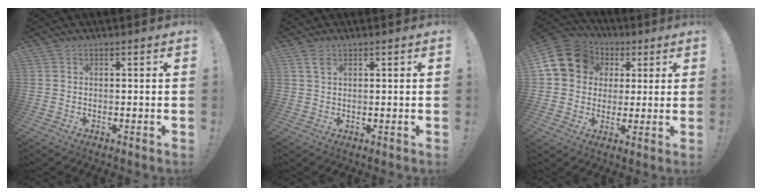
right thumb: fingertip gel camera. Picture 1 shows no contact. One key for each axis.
{"total": 2.4, "fx": 1.3, "fy": 1.1, "fz": 1.7, "tx": -0.023, "ty": -0.004, "tz": 0.021}
{"total": 14.5, "fx": 4.3, "fy": 12.2, "fz": 6.5, "tx": -0.100, "ty": -0.009, "tz": 0.086}